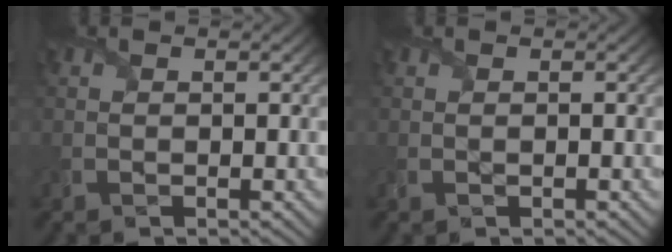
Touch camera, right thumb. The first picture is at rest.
{"total": 0.0}